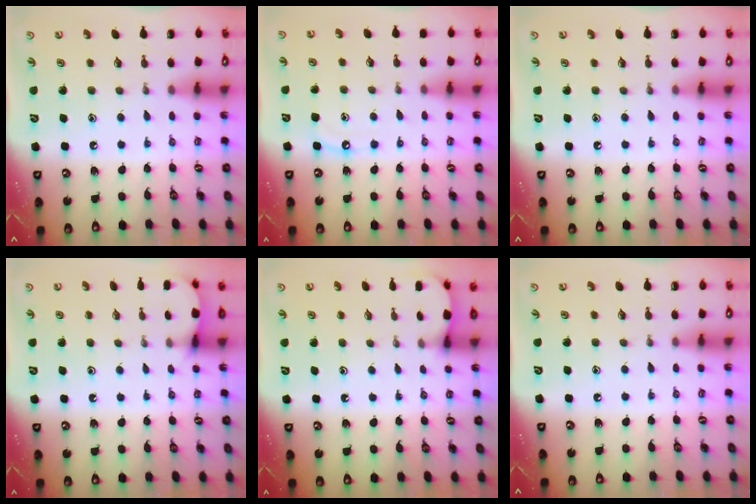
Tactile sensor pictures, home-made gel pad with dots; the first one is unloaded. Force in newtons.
{"total": 4.6, "press": 4.6, "slide": 0.3}
{"total": 0.0}
{"total": 3.9, "press": 3.9, "slide": 0.3}
{"total": 1.8, "press": 1.7, "slide": 0.2}
{"total": 0.0}